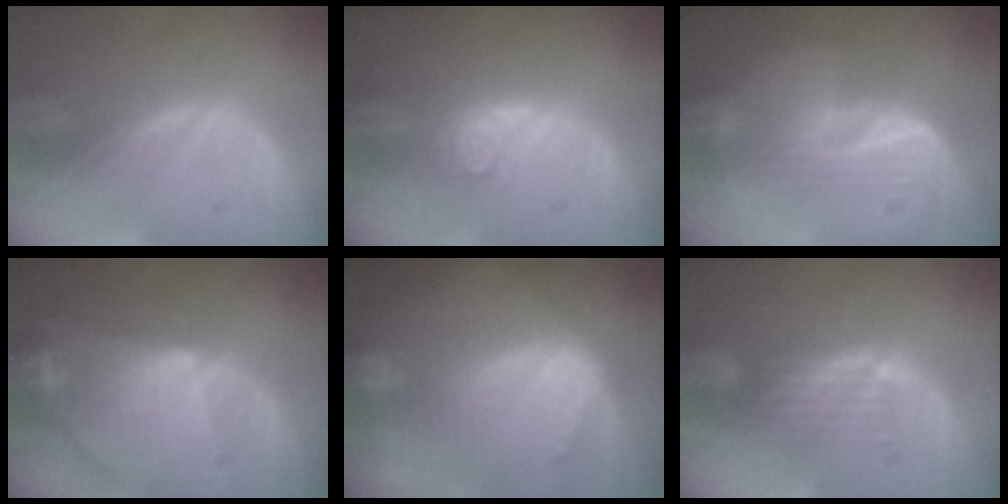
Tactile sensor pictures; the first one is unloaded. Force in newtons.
{"total": 4.2, "press": 3.8, "slide": 1.7}
{"total": 6.9, "press": 5.8, "slide": 3.8}
{"total": 9.5, "press": 8.3, "slide": 4.6}
{"total": 10.4, "press": 8.9, "slide": 5.4}
{"total": 4.8, "press": 4.1, "slide": 2.5}